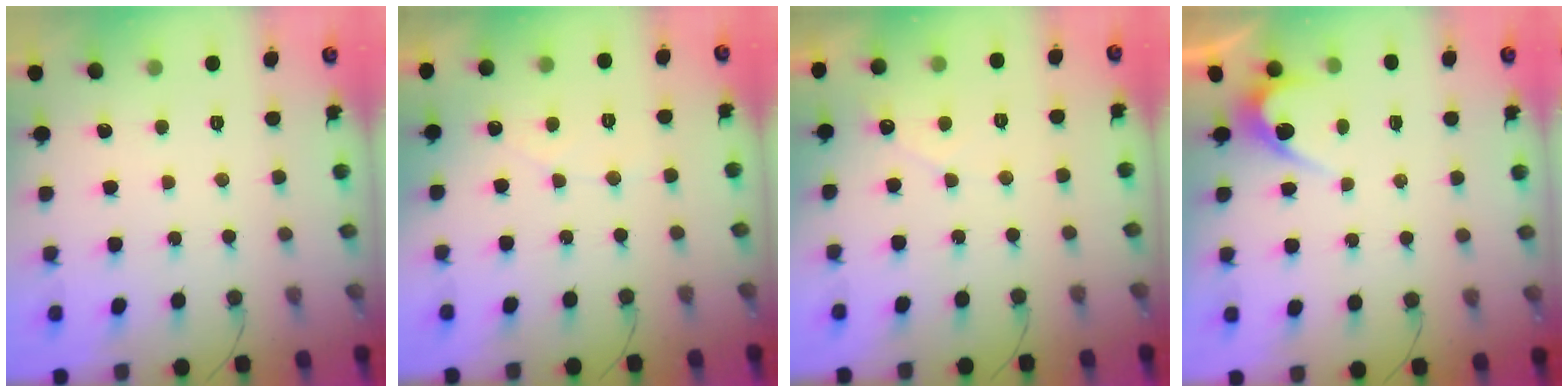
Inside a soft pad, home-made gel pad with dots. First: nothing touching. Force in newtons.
{"total": 3.0, "press": 3.0, "slide": 0.1}
{"total": 2.5, "press": 2.5, "slide": 0.1}
{"total": 3.0, "press": 3.0, "slide": 0.2}